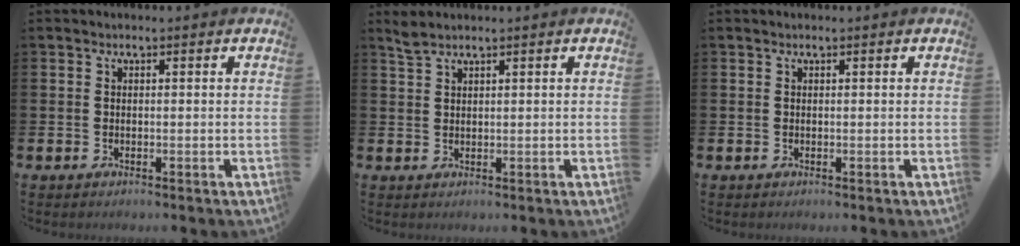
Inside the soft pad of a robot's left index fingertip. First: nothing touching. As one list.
[{"total": 1.8, "force": [1.6, 0.4, 0.9], "torque": [-0.012, 0.000, 0.028]}, {"total": 0.0}]